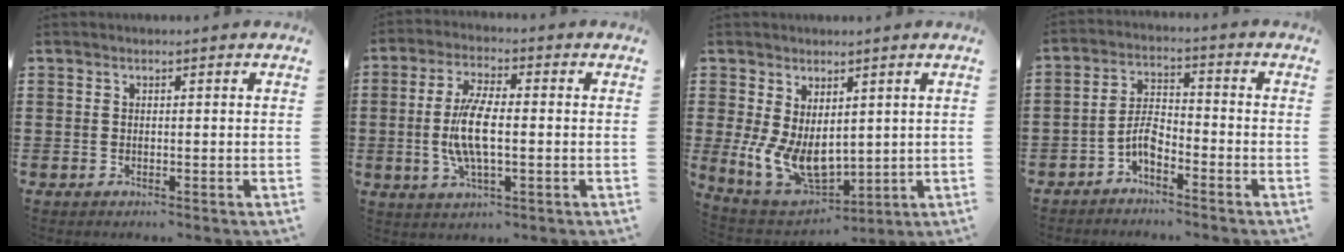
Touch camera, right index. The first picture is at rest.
{"total": 8.1, "force": [-0.8, 2.8, 7.6], "torque": [-0.167, -0.005, -0.023]}
{"total": 8.3, "force": [0.7, 5.2, 6.4], "torque": [-0.146, -0.005, 0.022]}
{"total": 4.5, "force": [-2.9, 1.7, 2.9], "torque": [-0.074, 0.004, -0.063]}